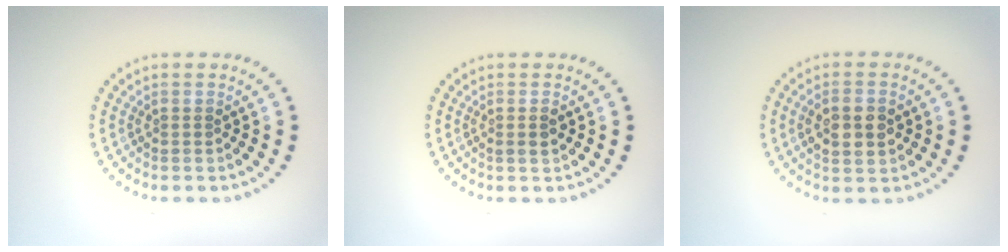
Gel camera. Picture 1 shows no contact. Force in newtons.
{"total": 1.1, "press": 1.0, "slide": 0.5}
{"total": 2.8, "press": 2.8, "slide": 0.2}